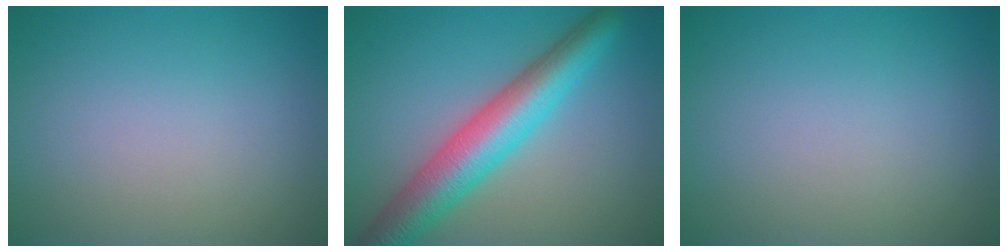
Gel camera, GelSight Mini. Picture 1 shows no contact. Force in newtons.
{"total": 7.0, "press": 7.0, "slide": 0.2}
{"total": 0.0}